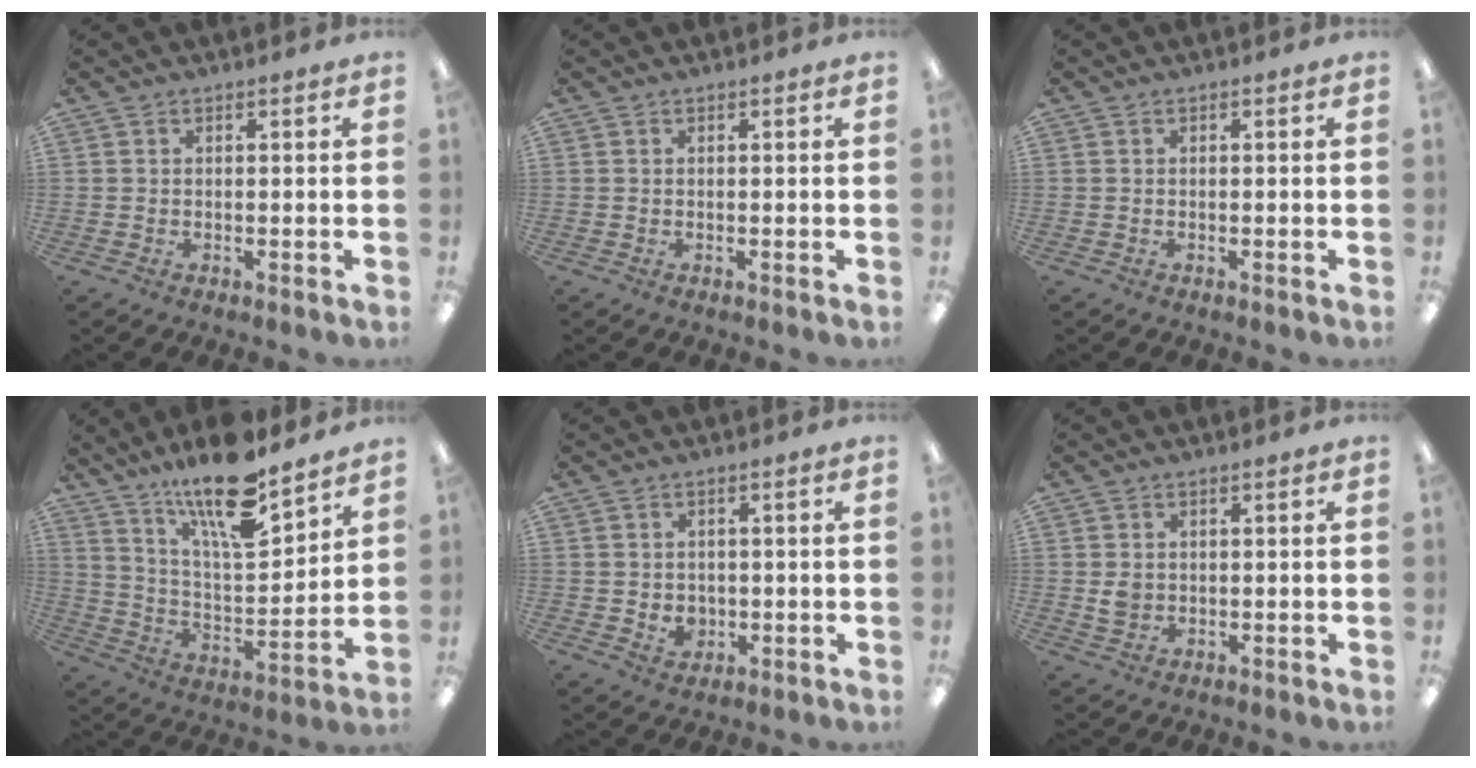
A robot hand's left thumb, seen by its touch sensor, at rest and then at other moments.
{"total": 0.0}
{"total": 0.0}
{"total": 18.5, "force": [14.2, 4.9, 10.7], "torque": [-0.186, -0.089, 0.237]}
{"total": 3.2, "force": [0.1, 2.9, 1.4], "torque": [-0.019, 0.002, 0.002]}
{"total": 2.4, "force": [0.6, 2.1, 1.1], "torque": [-0.014, 0.000, 0.008]}